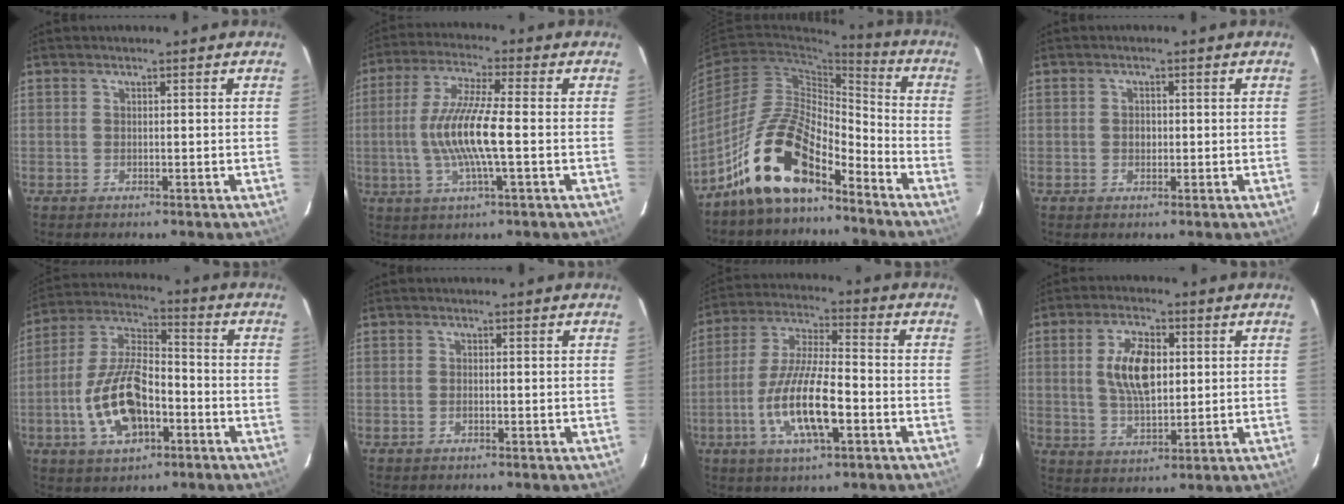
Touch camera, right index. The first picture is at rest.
{"total": 11.7, "force": [-1.5, 1.1, 11.6], "torque": [-0.229, -0.002, -0.029]}
{"total": 14.6, "force": [-10.5, 5.2, 8.6], "torque": [-0.164, 0.021, -0.194]}
{"total": 1.5, "force": [-0.1, 1.3, 0.7], "torque": [-0.012, 0.004, -0.003]}
{"total": 15.1, "force": [-5.0, 7.5, 12.2], "torque": [-0.252, 0.011, -0.084]}
{"total": 0.6, "force": [-0.3, 0.3, 0.4], "torque": [-0.010, 0.001, -0.006]}
{"total": 14.2, "force": [-4.8, 3.8, 12.8], "torque": [-0.264, -0.010, -0.087]}
{"total": 9.7, "force": [1.7, 4.8, 8.3], "torque": [-0.158, 0.008, 0.034]}